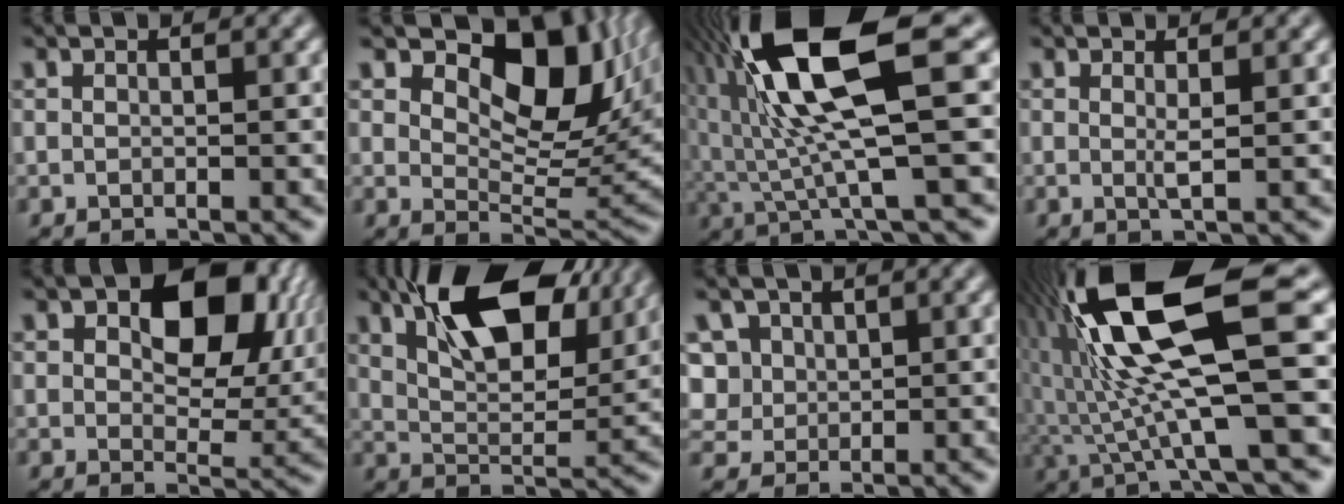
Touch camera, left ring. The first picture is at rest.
{"total": 8.8, "force": [4.3, 4.5, 6.3], "torque": [-0.089, 0.005, 0.068]}
{"total": 12.0, "force": [3.9, 2.7, 11.0], "torque": [-0.216, 0.010, 0.078]}
{"total": 0.8, "force": [0.1, -0.2, 0.8], "torque": [-0.017, -0.004, 0.002]}
{"total": 10.6, "force": [3.7, 5.9, 7.9], "torque": [-0.110, 0.003, 0.066]}
{"total": 11.3, "force": [6.4, 4.8, 7.9], "torque": [-0.129, 0.021, 0.103]}
{"total": 4.6, "force": [1.9, 3.7, 1.9], "torque": [-0.053, 0.017, 0.030]}
{"total": 13.0, "force": [2.9, 2.7, 12.3], "torque": [-0.244, 0.011, 0.062]}